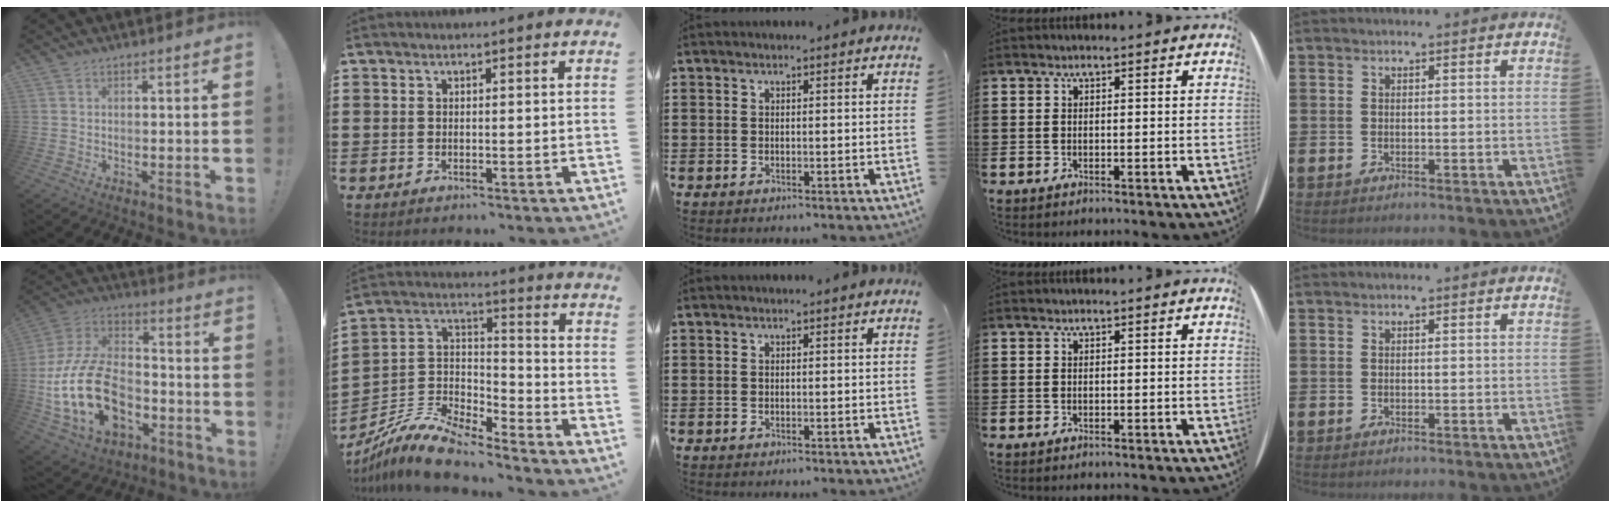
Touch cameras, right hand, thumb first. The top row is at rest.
{"thumb": {"total": 23.4, "force": [-6.5, 15.0, 16.7], "torque": [-0.320, 0.038, -0.098]}, "index": {"total": 10.6, "force": [-9.2, 2.3, 4.6], "torque": [-0.107, 0.018, -0.185]}}